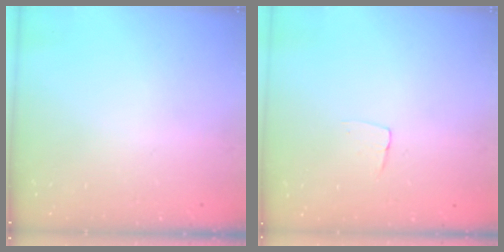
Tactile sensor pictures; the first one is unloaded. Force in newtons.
{"total": 3.4, "press": 3.4, "slide": 0.2}